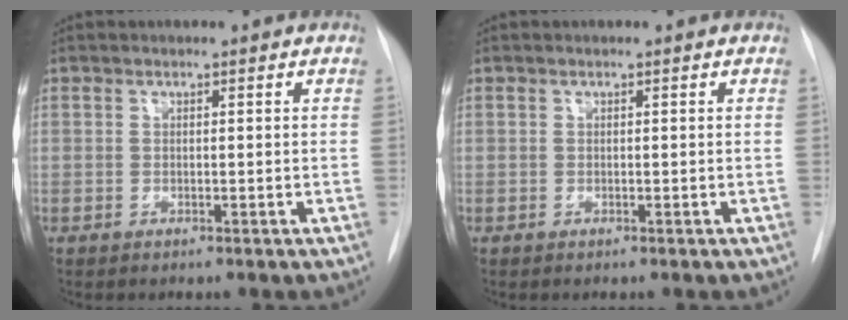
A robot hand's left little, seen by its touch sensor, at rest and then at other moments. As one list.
[{"total": 0.0}]